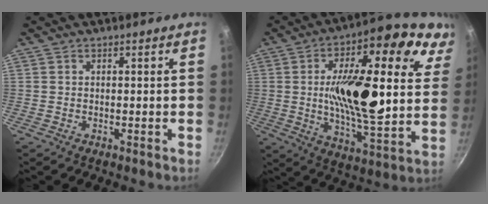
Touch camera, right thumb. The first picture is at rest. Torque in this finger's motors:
{"motor_torque": [0.60, 1.18, 2.27, 0.50, 0.21]}